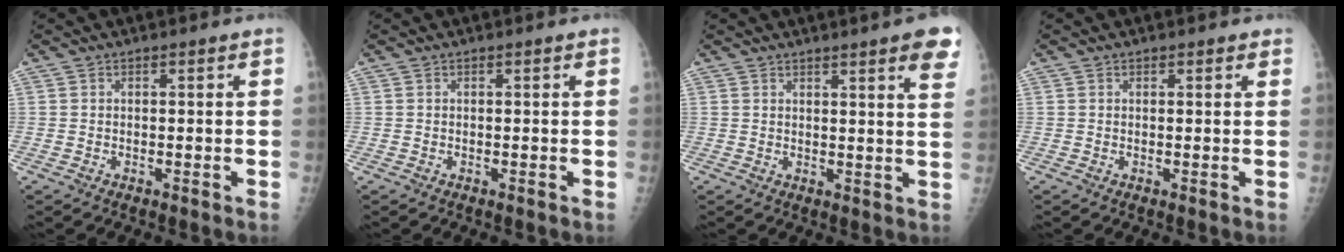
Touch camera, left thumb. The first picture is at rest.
{"total": 0.0}
{"total": 7.7, "force": [5.0, 0.9, 5.8], "torque": [-0.056, -0.015, 0.050]}
{"total": 0.8, "force": [0.6, 0.5, 0.2], "torque": [0.004, -0.003, 0.004]}